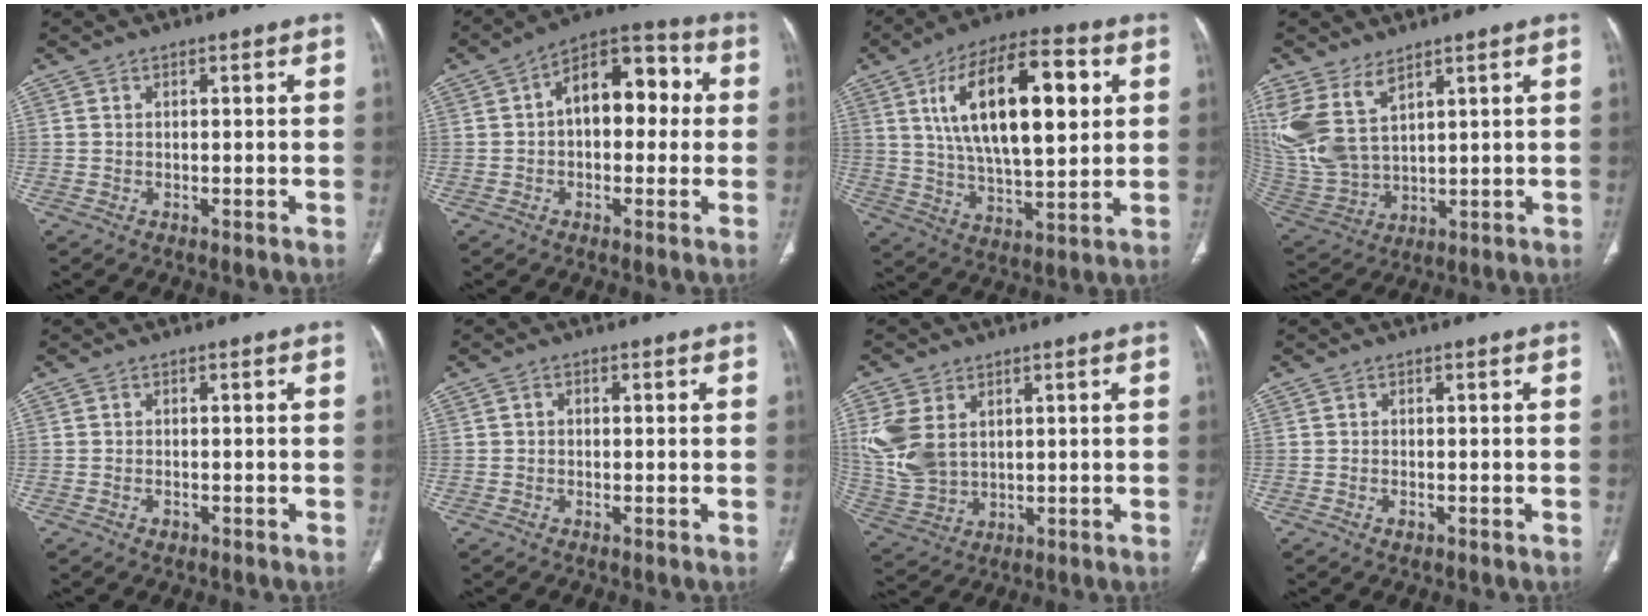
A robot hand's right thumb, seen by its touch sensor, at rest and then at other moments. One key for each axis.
{"total": 13.1, "fx": 1.4, "fy": 7.9, "fz": 10.4, "tx": -0.116, "ty": 0.041, "tz": 0.007}
{"total": 22.4, "fx": 6.1, "fy": 9.5, "fz": 19.3, "tx": -0.306, "ty": -0.005, "tz": 0.100}
{"total": 14.0, "fx": 7.2, "fy": 7.4, "fz": 9.3, "tx": -0.214, "ty": -0.029, "tz": 0.169}
{"total": 1.3, "fx": -0.6, "fy": 0.9, "fz": 0.6, "tx": -0.007, "ty": 0.005, "tz": -0.007}
{"total": 0.9, "fx": -0.1, "fy": 0.8, "fz": 0.4, "tx": -0.001, "ty": 0.003, "tz": -0.005}
{"total": 11.4, "fx": 3.1, "fy": 7.9, "fz": 7.6, "tx": -0.165, "ty": -0.009, "tz": 0.080}
{"total": 1.1, "fx": -0.6, "fy": 0.7, "fz": 0.6, "tx": -0.011, "ty": 0.002, "tz": -0.008}